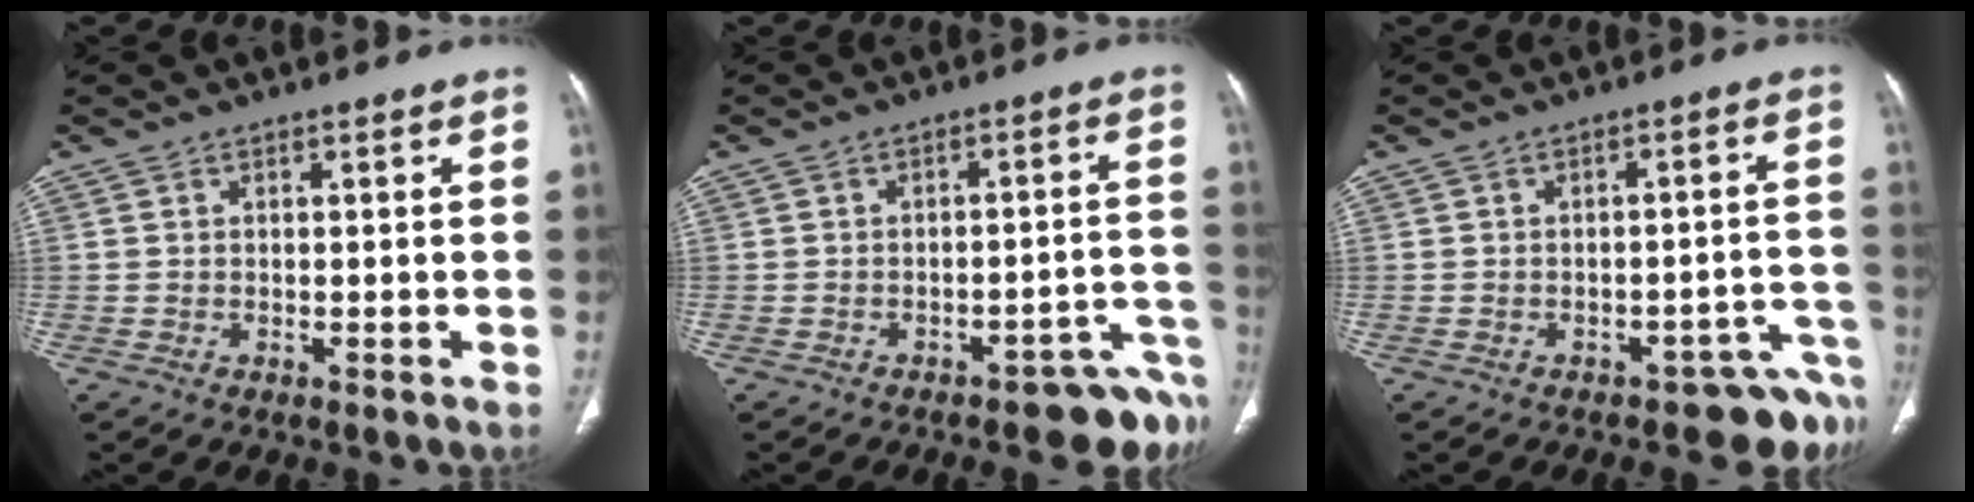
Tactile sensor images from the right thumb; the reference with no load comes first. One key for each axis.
{"total": 9.9, "fx": -7.5, "fy": 3.5, "fz": 5.5, "tx": -0.033, "ty": 0.064, "tz": -0.097}
{"total": 6.9, "fx": -5.6, "fy": 3.1, "fz": 2.7, "tx": 0.004, "ty": 0.064, "tz": -0.073}